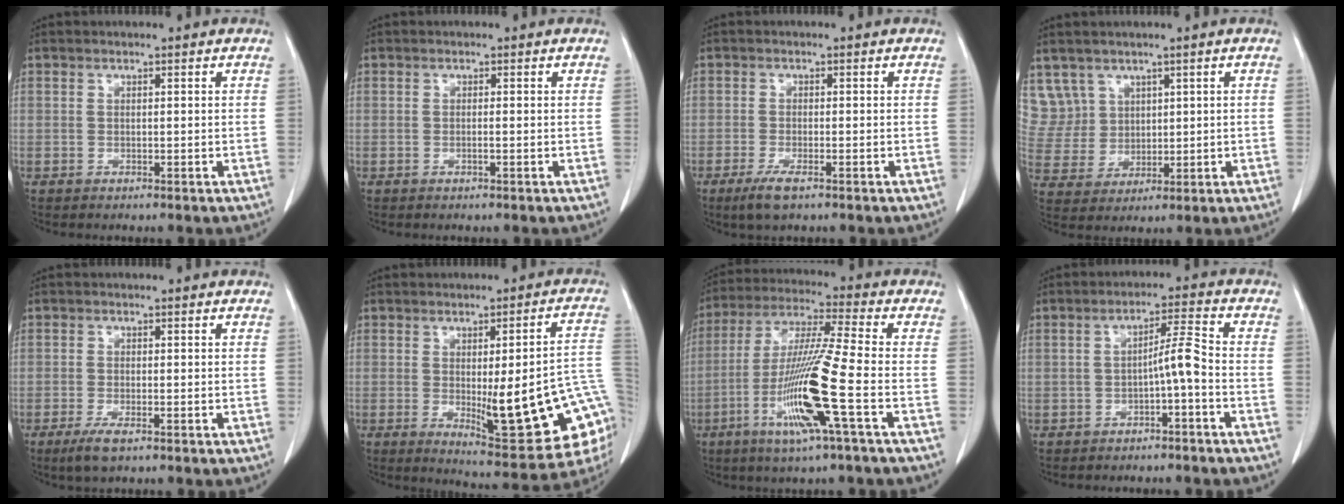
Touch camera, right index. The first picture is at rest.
{"total": 0.6, "force": [-0.2, -0.1, 0.5], "torque": [-0.008, 0.002, -0.005]}
{"total": 3.7, "force": [-2.3, 0.7, 2.7], "torque": [-0.057, -0.008, -0.041]}
{"total": 7.2, "force": [4.1, 5.9, -0.1], "torque": [-0.001, 0.018, 0.099]}
{"total": 3.3, "force": [-2.1, 0.7, 2.4], "torque": [-0.049, -0.007, -0.037]}
{"total": 20.2, "force": [-3.6, 3.8, 19.5], "torque": [-0.180, 0.004, -0.028]}
{"total": 14.7, "force": [-5.0, -1.1, 13.8], "torque": [-0.278, -0.019, -0.102]}
{"total": 4.5, "force": [-1.7, -0.1, 4.2], "torque": [-0.066, 0.014, -0.024]}